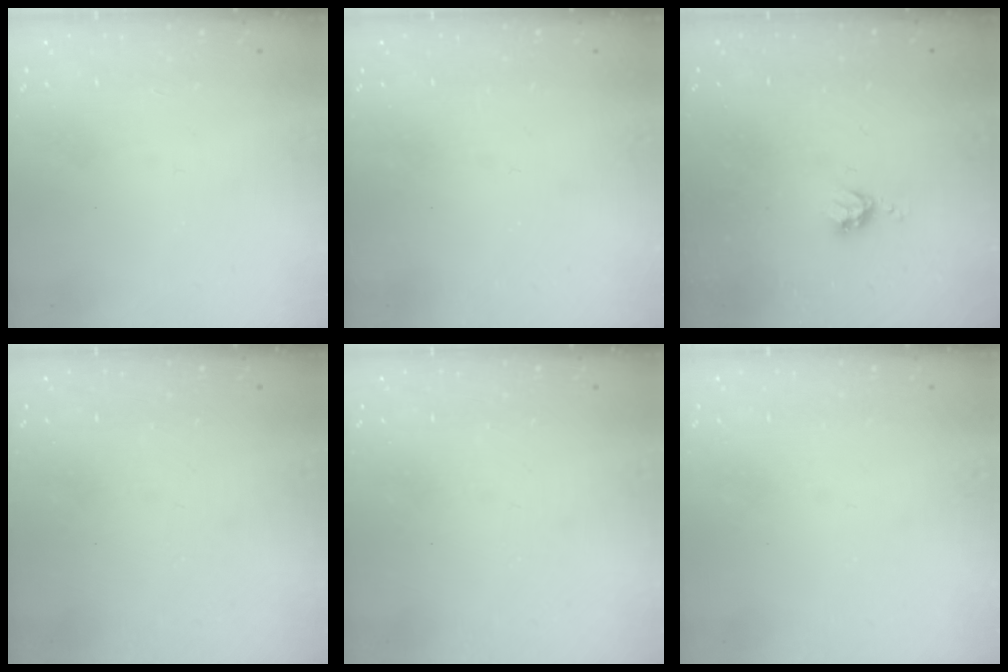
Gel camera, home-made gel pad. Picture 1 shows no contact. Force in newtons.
{"total": 0.0}
{"total": 3.8, "press": 3.8, "slide": 0.5}
{"total": 0.0}
{"total": 0.0}
{"total": 0.0}